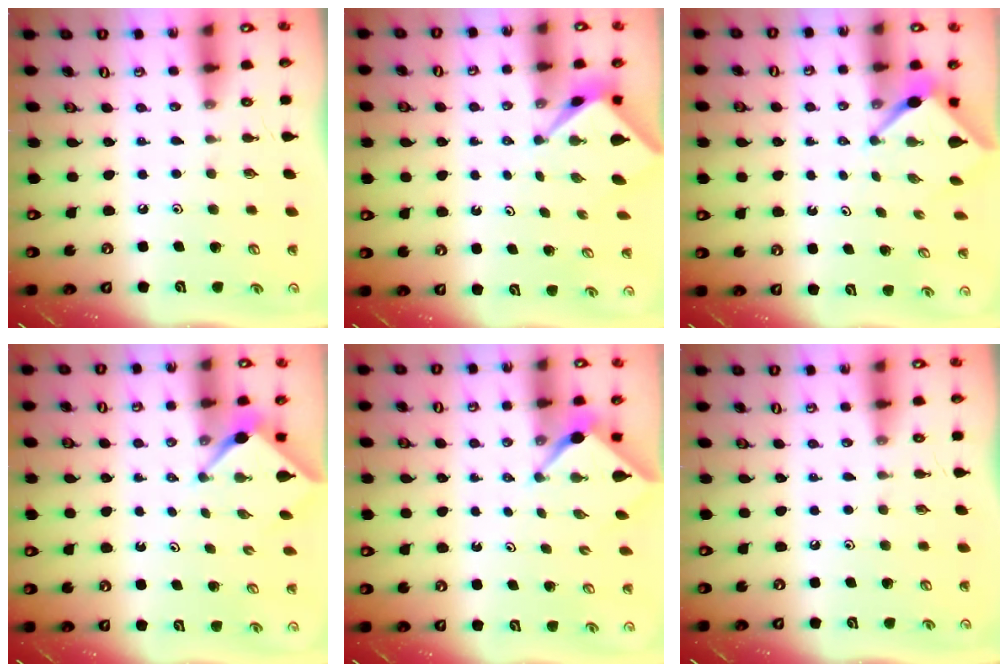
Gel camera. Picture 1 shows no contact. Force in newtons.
{"total": 2.0, "press": 2.0, "slide": 0.2}
{"total": 2.9, "press": 2.9, "slide": 0.1}
{"total": 2.6, "press": 2.6, "slide": 0.3}
{"total": 2.4, "press": 2.4, "slide": 0.2}
{"total": 0.0}